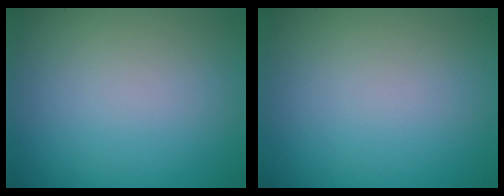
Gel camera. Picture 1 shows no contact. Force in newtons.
{"total": 0.0}